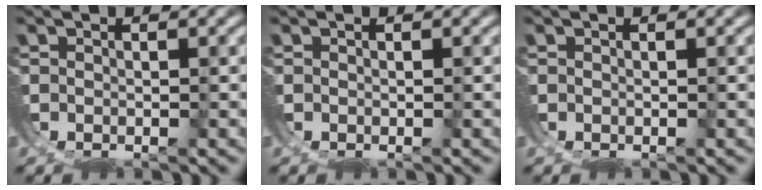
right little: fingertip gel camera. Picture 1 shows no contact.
{"total": 0.0}
{"total": 0.0}